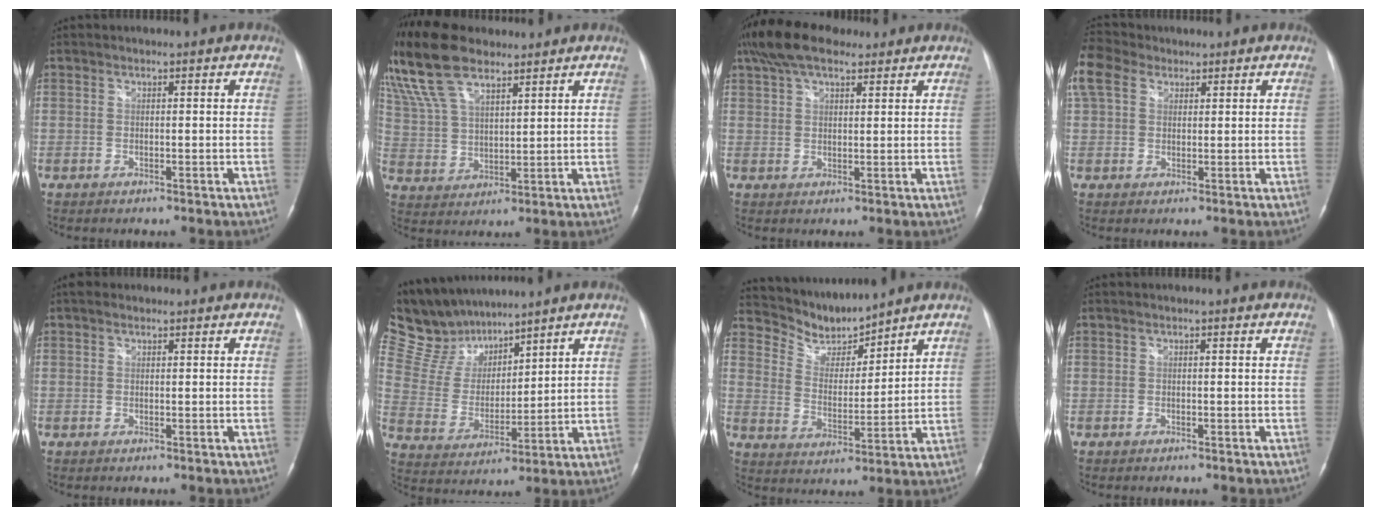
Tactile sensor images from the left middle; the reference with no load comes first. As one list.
[{"total": 15.1, "force": [11.6, 5.6, 7.8], "torque": [-0.185, 0.032, 0.227]}, {"total": 10.1, "force": [7.6, 3.8, 5.5], "torque": [-0.111, 0.040, 0.138]}, {"total": 7.7, "force": [4.8, 4.8, 3.7], "torque": [-0.110, 0.042, 0.100]}, {"total": 1.1, "force": [0.8, 0.7, 0.2], "torque": [-0.004, 0.009, 0.010]}, {"total": 12.4, "force": [11.2, 4.2, 3.4], "torque": [-0.089, 0.024, 0.225]}, {"total": 7.5, "force": [7.4, 0.9, 0.0], "torque": [-0.010, -0.003, 0.155]}, {"total": 0.0}]